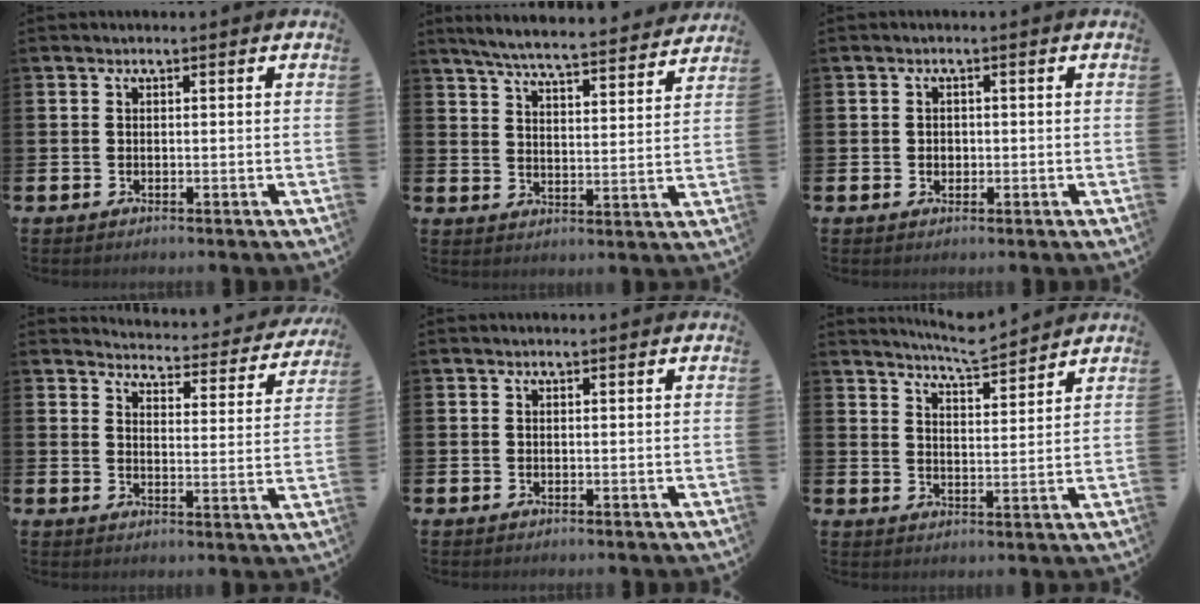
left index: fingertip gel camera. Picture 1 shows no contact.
{"total": 6.2, "force": [5.9, 0.2, 1.9], "torque": [-0.056, -0.045, 0.099]}
{"total": 1.1, "force": [0.1, 1.0, 0.4], "torque": [-0.001, 0.005, -0.003]}
{"total": 3.7, "force": [3.6, 0.6, 0.5], "torque": [-0.028, -0.033, 0.056]}
{"total": 0.0}
{"total": 6.0, "force": [6.0, -0.1, 0.8], "torque": [-0.030, -0.035, 0.108]}